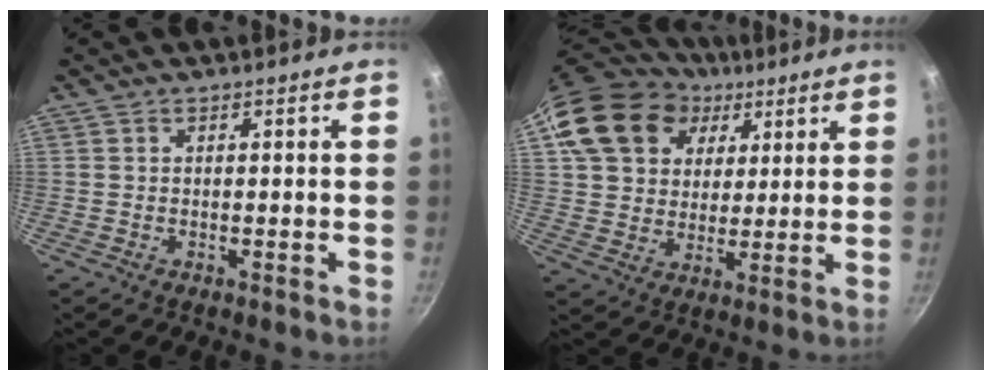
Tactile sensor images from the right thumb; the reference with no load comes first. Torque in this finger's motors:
{"motor_torque": [0.13, 2.61, -0.05, 0.27, 0.27]}